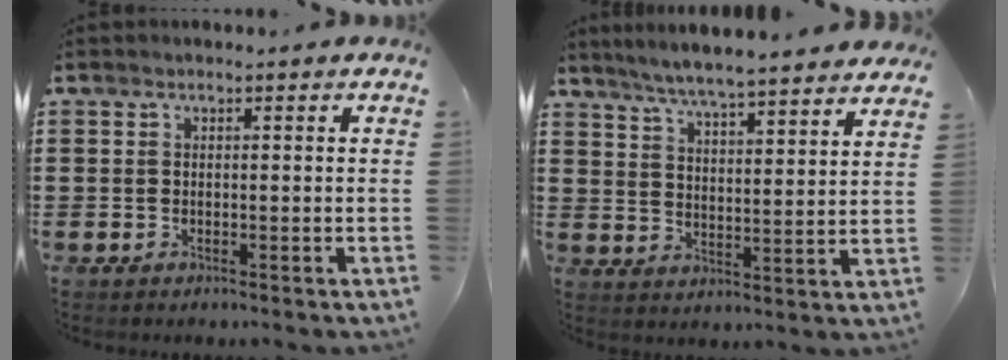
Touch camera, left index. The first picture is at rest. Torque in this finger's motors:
{"motor_torque": [1.16, -0.98, 0.35, 0.21]}